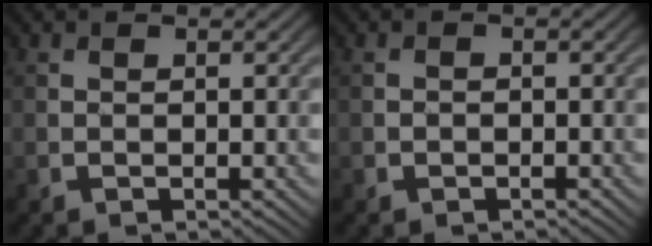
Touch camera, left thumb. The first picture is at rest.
{"total": 0.6, "force": [-0.4, 0.4, 0.2], "torque": [-0.002, -0.002, -0.008]}